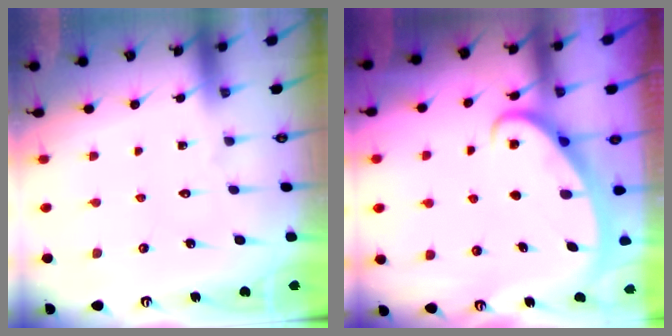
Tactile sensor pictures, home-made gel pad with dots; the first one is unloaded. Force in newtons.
{"total": 2.5, "press": 2.5, "slide": 0.3}